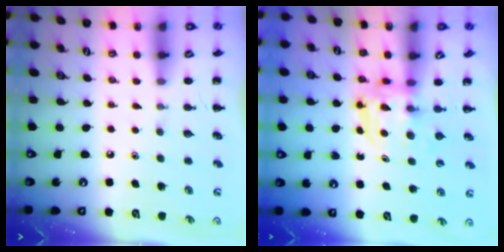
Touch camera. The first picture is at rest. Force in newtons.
{"total": 3.6, "press": 3.6, "slide": 0.2}